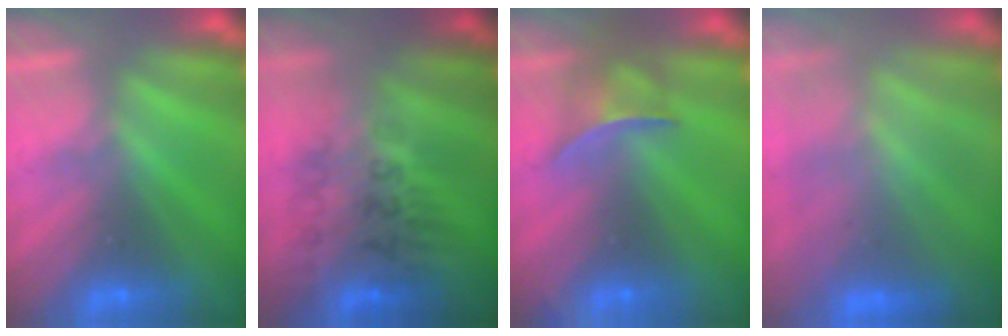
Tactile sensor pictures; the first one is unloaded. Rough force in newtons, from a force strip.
{"total": 2.9}
{"total": 6.5}
{"total": 10.8}